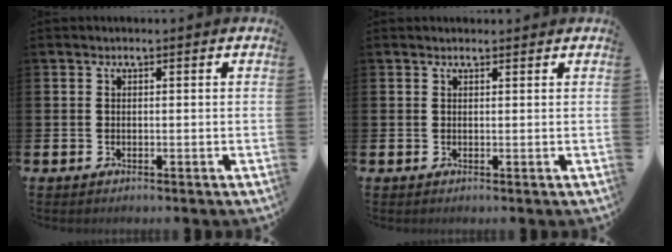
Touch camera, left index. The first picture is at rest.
{"total": 0.8, "force": [0.8, 0.2, 0.2], "torque": [0.006, -0.001, 0.012]}